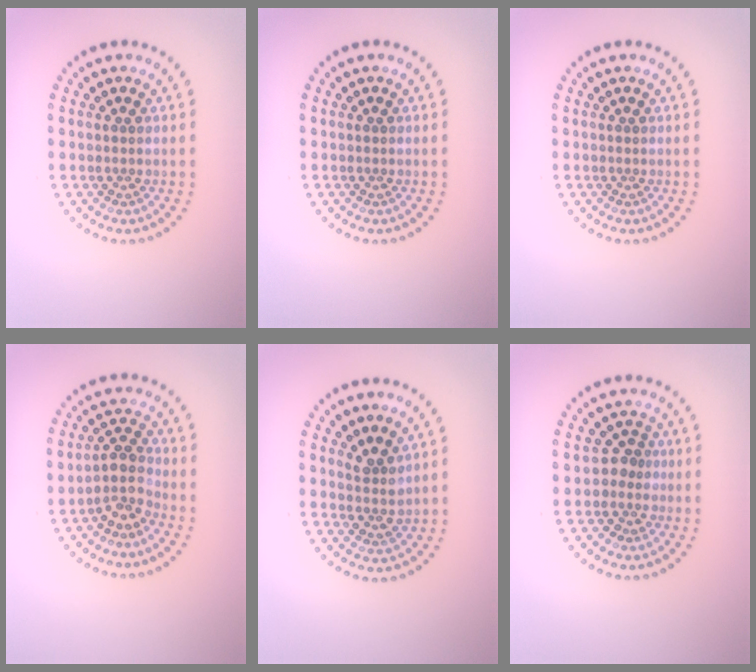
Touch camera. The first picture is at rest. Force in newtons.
{"total": 0.0}
{"total": 0.0}
{"total": 2.9, "press": 2.3, "slide": 1.7}
{"total": 2.2, "press": 1.7, "slide": 1.3}
{"total": 1.9, "press": 1.5, "slide": 1.3}